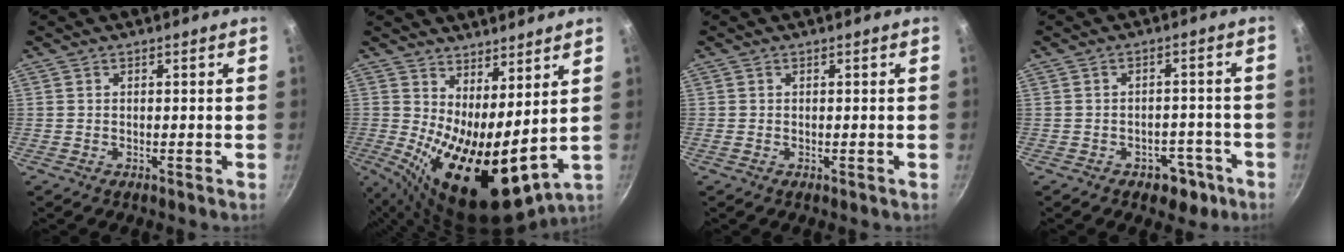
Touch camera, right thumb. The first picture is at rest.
{"total": 15.1, "force": [3.4, 5.8, 13.5], "torque": [-0.196, -0.039, 0.065]}
{"total": 0.0}
{"total": 5.6, "force": [-3.0, 4.0, 2.5], "torque": [-0.001, 0.033, -0.022]}